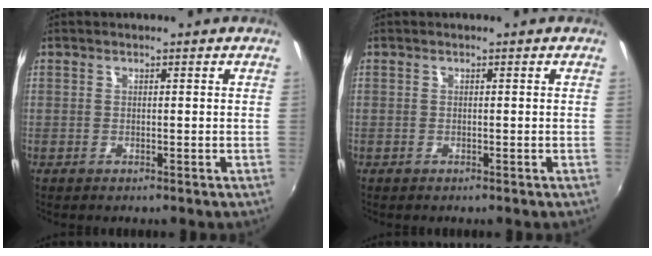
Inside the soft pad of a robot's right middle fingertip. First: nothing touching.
{"total": 0.0}